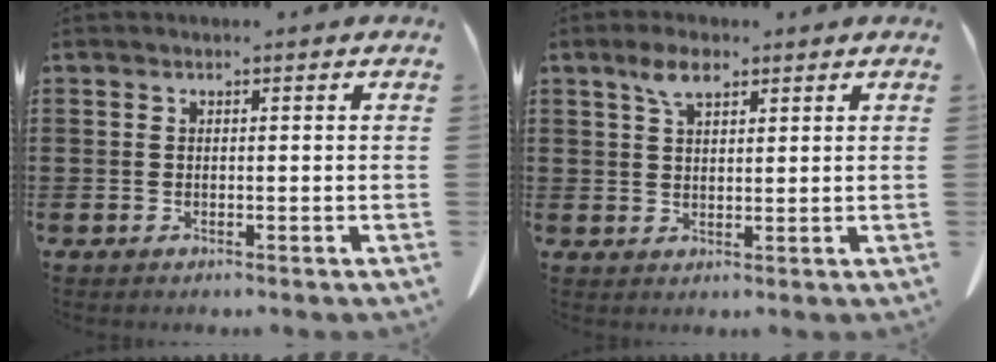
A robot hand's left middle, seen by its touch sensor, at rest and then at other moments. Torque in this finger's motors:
{"motor_torque": [1.20, 0.94, 0.41, 0.10]}